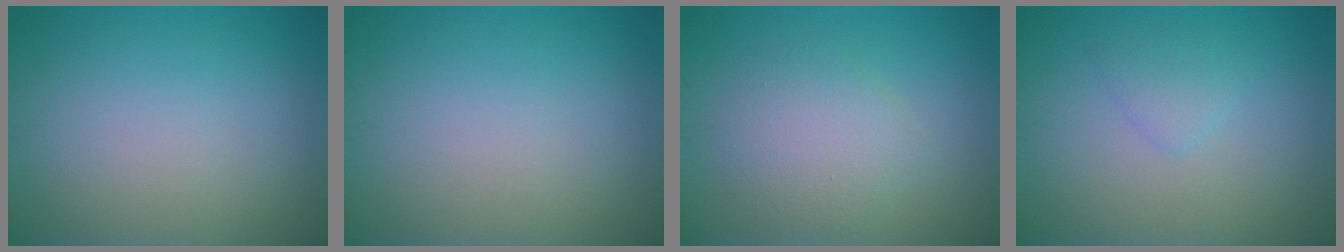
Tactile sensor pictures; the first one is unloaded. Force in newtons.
{"total": 0.0}
{"total": 3.4, "press": 3.4, "slide": 0.3}
{"total": 1.4, "press": 1.4, "slide": 0.1}